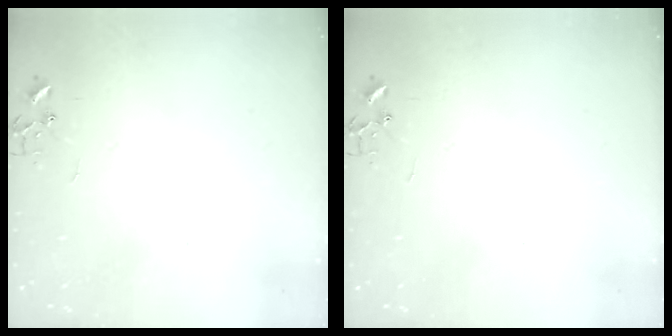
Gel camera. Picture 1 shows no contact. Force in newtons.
{"total": 0.0}